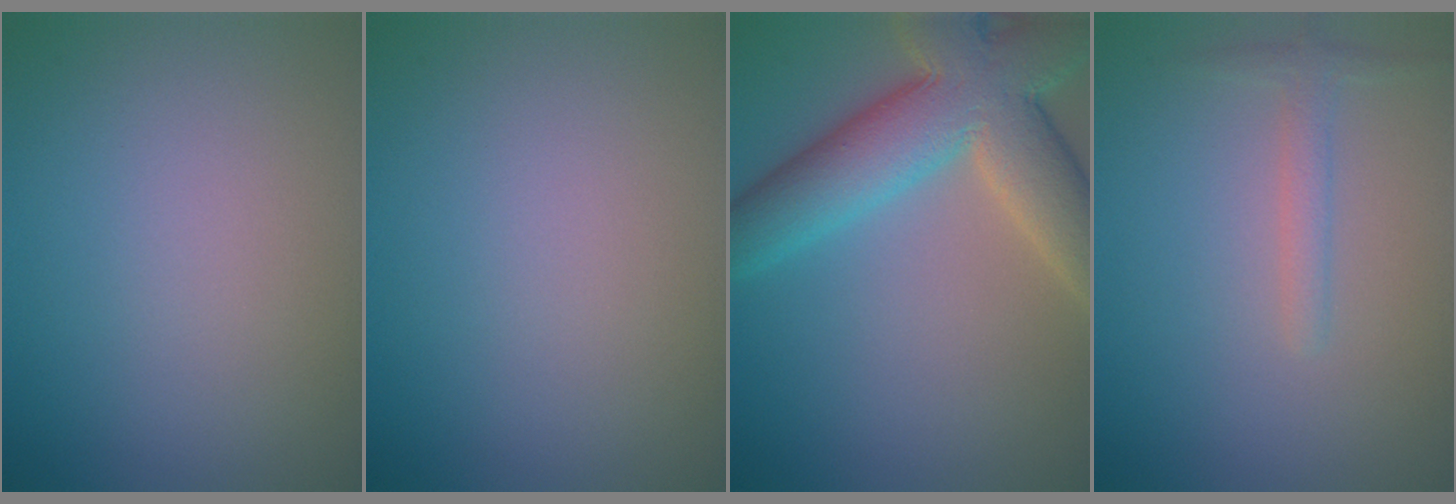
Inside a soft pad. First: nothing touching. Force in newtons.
{"total": 0.0}
{"total": 9.8, "press": 9.8, "slide": 1.0}
{"total": 1.5, "press": 1.5, "slide": 0.0}